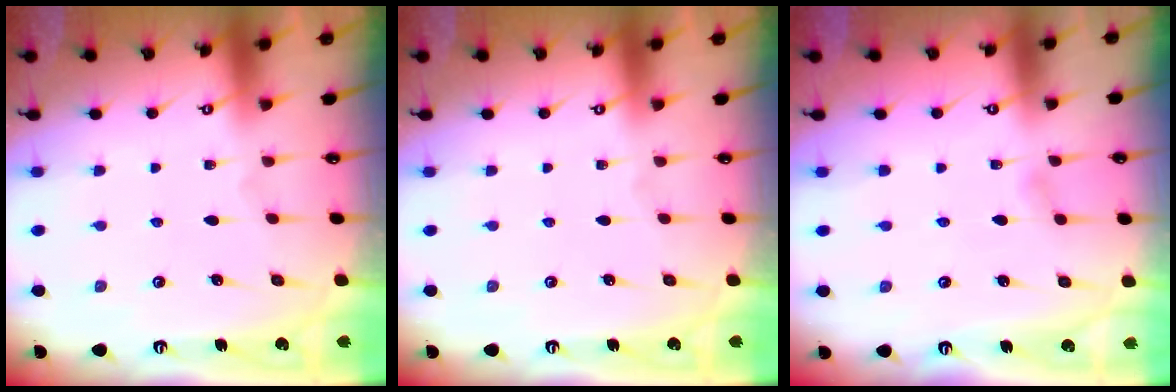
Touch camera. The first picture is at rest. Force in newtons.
{"total": 0.0}
{"total": 3.7, "press": 3.7, "slide": 0.4}